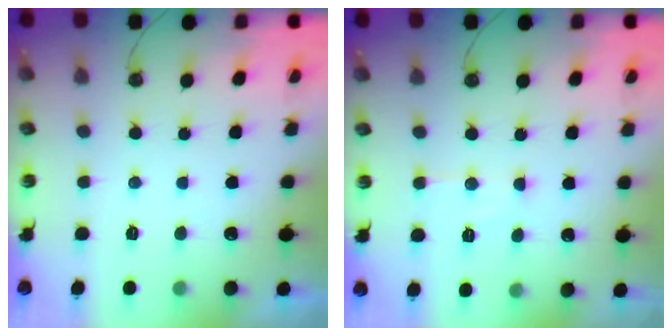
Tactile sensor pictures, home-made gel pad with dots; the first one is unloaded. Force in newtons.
{"total": 6.8, "press": 6.8, "slide": 0.5}